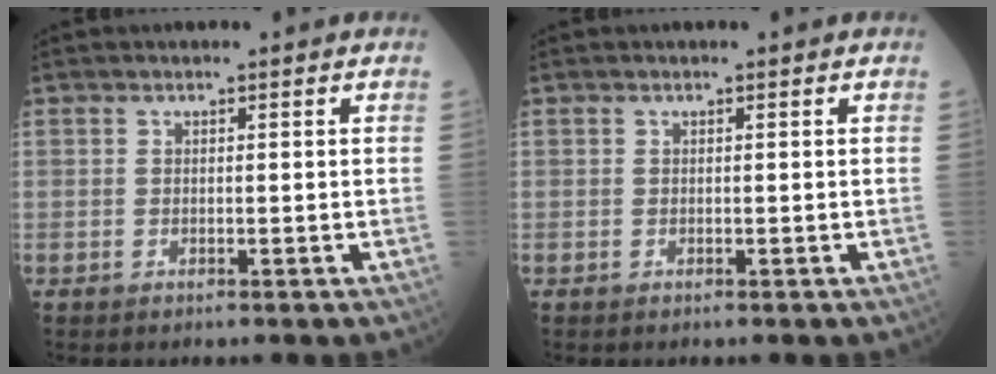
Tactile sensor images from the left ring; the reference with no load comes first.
{"total": 0.0}